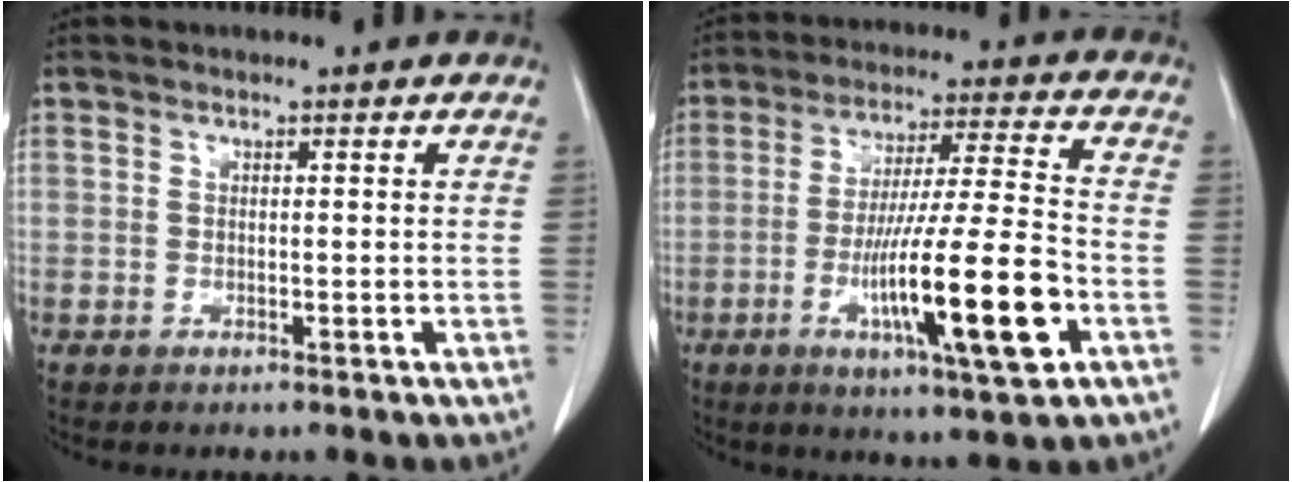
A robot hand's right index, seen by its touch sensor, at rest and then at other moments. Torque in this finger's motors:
{"motor_torque": [1.42, -0.72, 0.72, 0.18]}